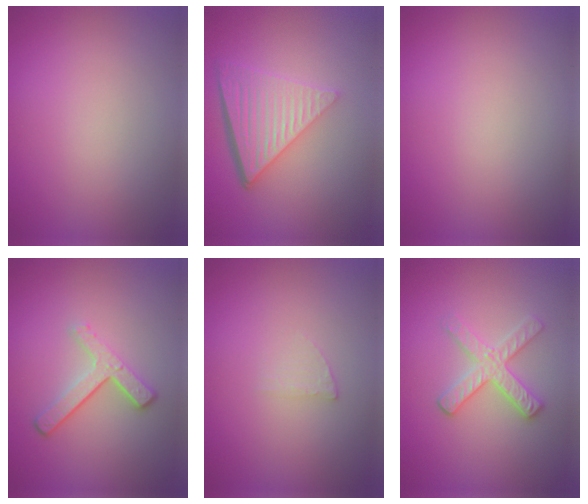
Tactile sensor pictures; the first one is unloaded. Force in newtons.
{"total": 6.6, "press": 4.4, "slide": 4.9}
{"total": 0.0}
{"total": 3.4, "press": 2.5, "slide": 2.2}
{"total": 1.0, "press": 1.0, "slide": 0.2}
{"total": 3.0, "press": 2.8, "slide": 1.0}